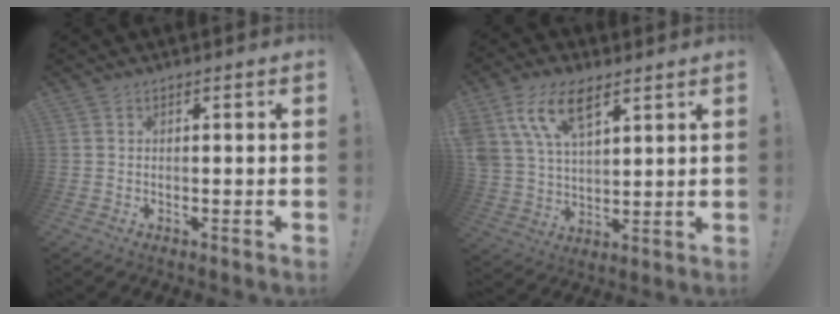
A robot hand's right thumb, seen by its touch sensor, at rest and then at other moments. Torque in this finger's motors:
{"motor_torque": [1.18, 1.52, 1.71, 0.79, 0.28]}